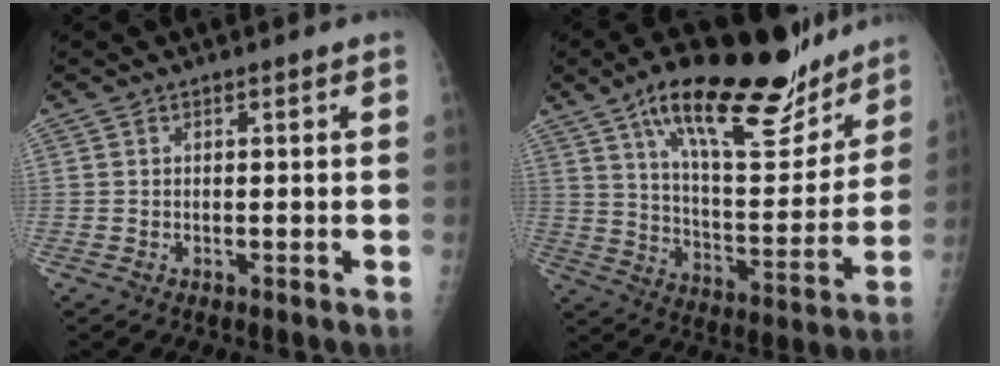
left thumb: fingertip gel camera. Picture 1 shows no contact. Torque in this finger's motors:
{"motor_torque": [0.33, 0.80, 1.48, -1.29, 0.13]}